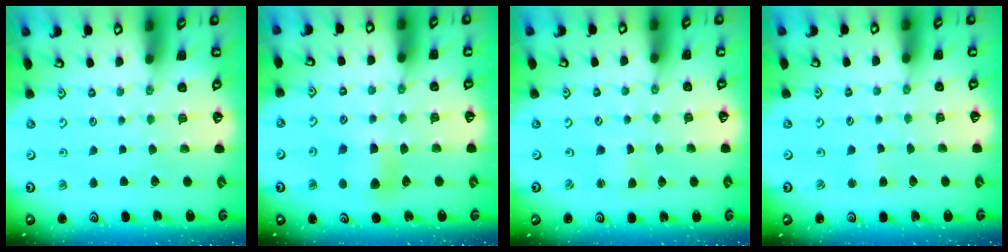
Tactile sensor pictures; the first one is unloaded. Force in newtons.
{"total": 6.4, "press": 6.4, "slide": 0.5}
{"total": 1.7, "press": 1.7, "slide": 0.2}
{"total": 2.1, "press": 2.0, "slide": 0.4}